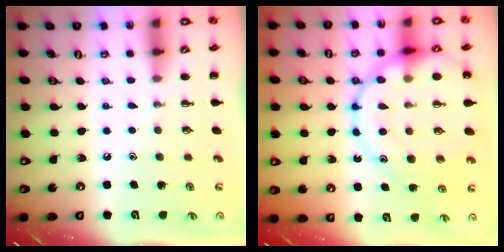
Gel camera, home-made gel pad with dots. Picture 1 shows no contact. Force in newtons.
{"total": 22.8, "press": 22.7, "slide": 2.9}